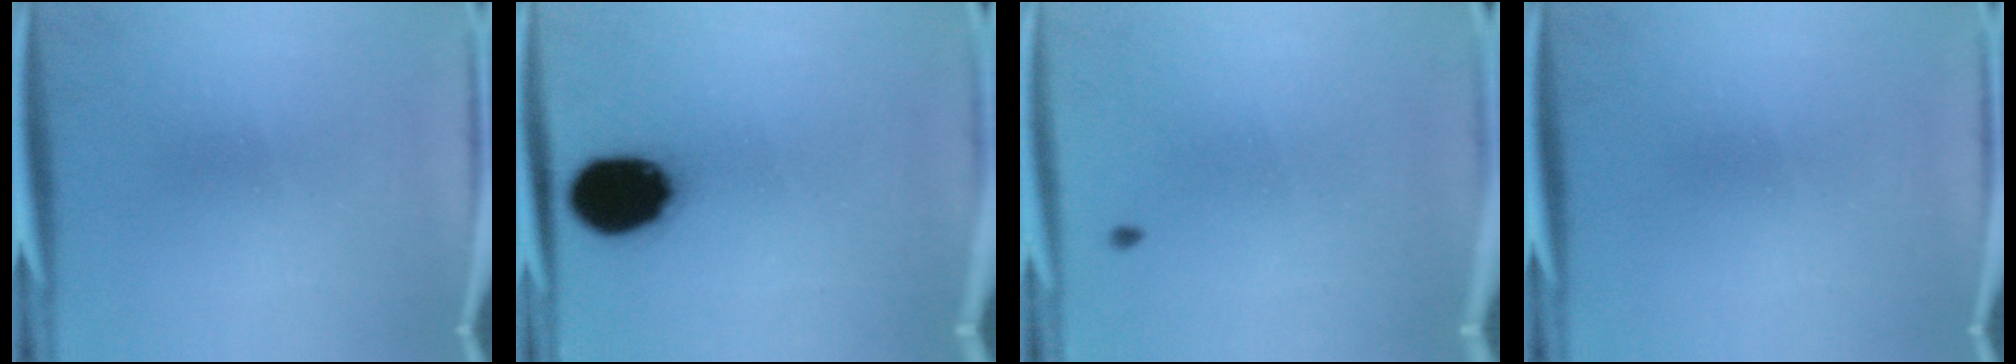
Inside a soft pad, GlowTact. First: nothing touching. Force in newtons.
{"total": 17.0}
{"total": 0.9}
{"total": 0.0}